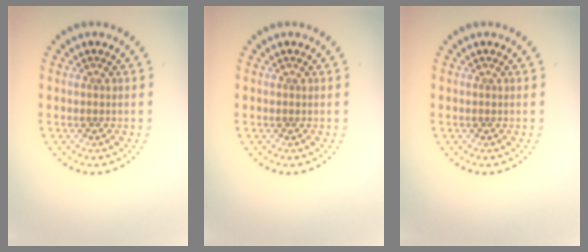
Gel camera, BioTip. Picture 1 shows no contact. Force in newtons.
{"total": 0.0}
{"total": 0.0}